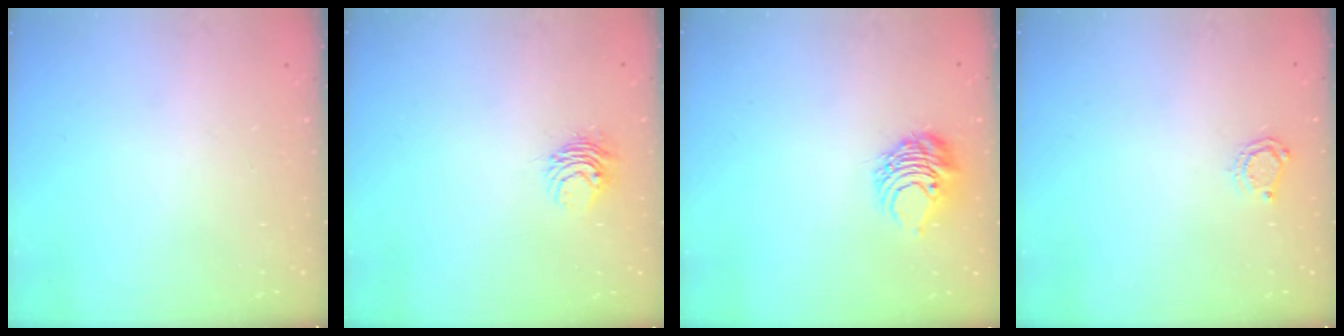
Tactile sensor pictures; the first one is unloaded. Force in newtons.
{"total": 5.0, "press": 4.9, "slide": 0.5}
{"total": 8.2, "press": 8.2, "slide": 0.8}
{"total": 4.3, "press": 4.3, "slide": 0.5}